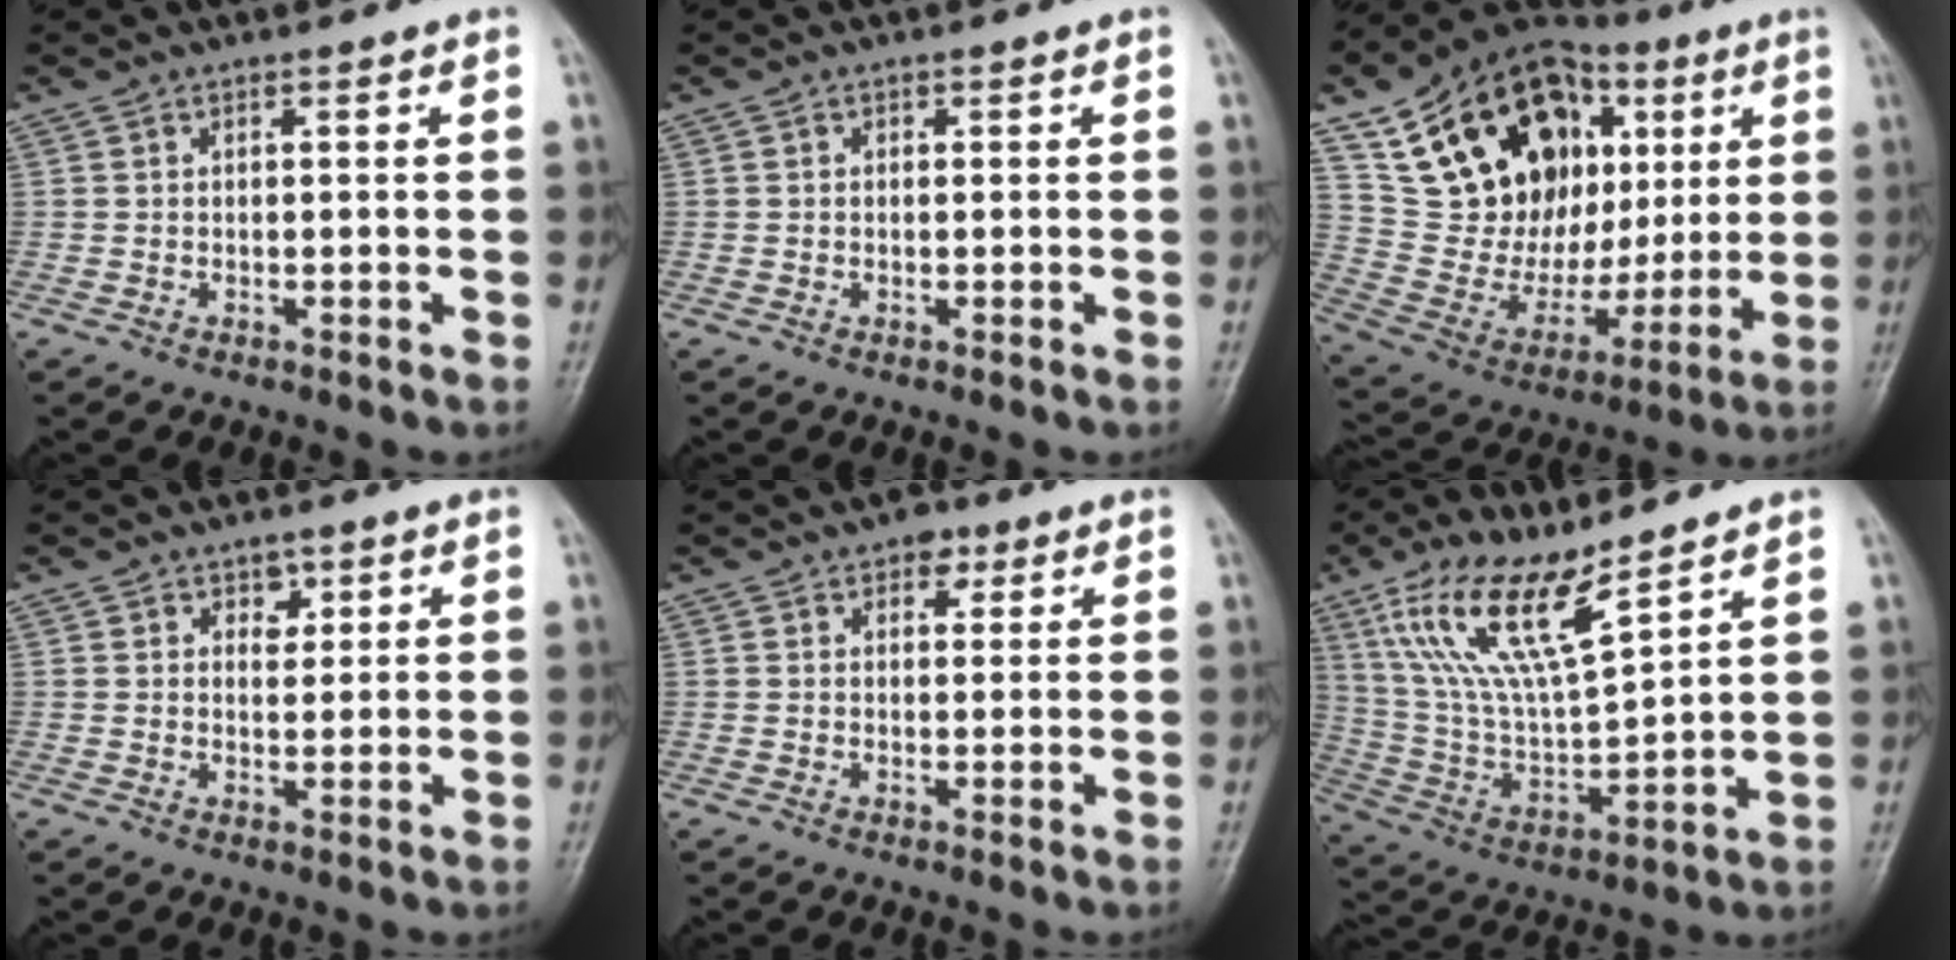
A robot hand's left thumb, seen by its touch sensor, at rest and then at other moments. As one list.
[{"total": 0.5, "force": [0.0, 0.4, 0.3], "torque": [-0.001, 0.002, -0.003]}, {"total": 29.0, "force": [9.5, 19.1, 19.6], "torque": [-0.285, 0.014, 0.174]}, {"total": 3.0, "force": [1.3, 2.3, 1.5], "torque": [0.000, -0.005, 0.017]}, {"total": 3.0, "force": [1.5, 2.1, 1.5], "torque": [0.001, -0.002, 0.015]}, {"total": 16.3, "force": [10.3, 4.6, 11.8], "torque": [-0.222, -0.048, 0.216]}]